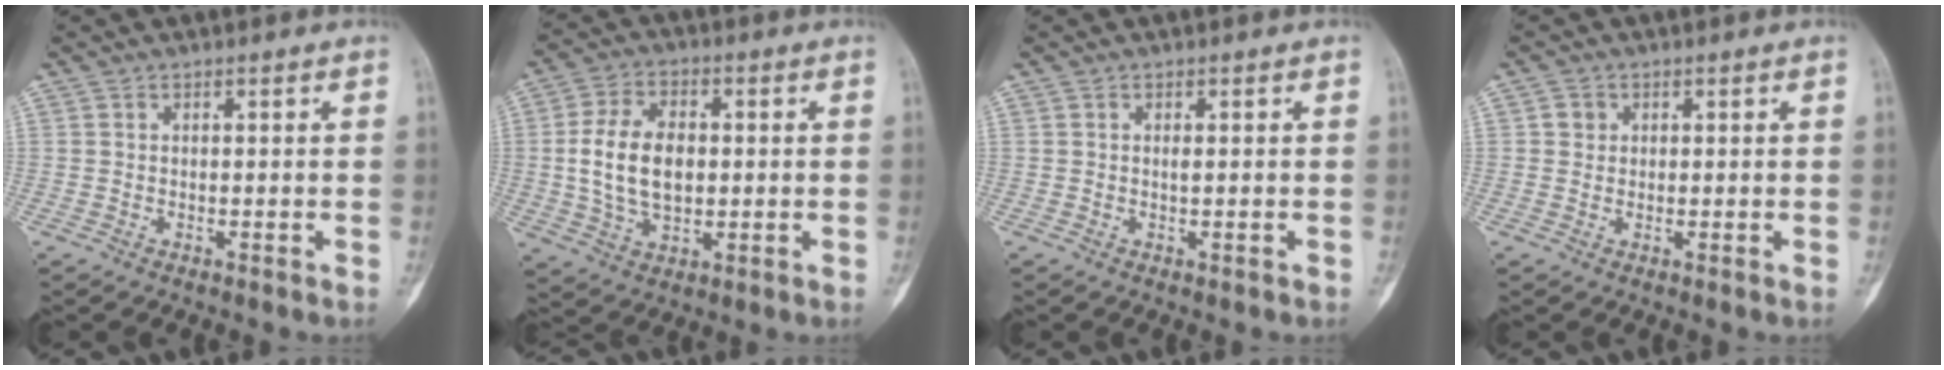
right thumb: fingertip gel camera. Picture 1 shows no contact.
{"total": 11.8, "force": [0.3, 7.5, 9.1], "torque": [-0.161, 0.006, 0.011]}
{"total": 0.7, "force": [0.0, 0.1, 0.7], "torque": [-0.010, -0.001, 0.001]}
{"total": 1.7, "force": [0.4, 1.6, 0.4], "torque": [0.001, 0.001, 0.004]}